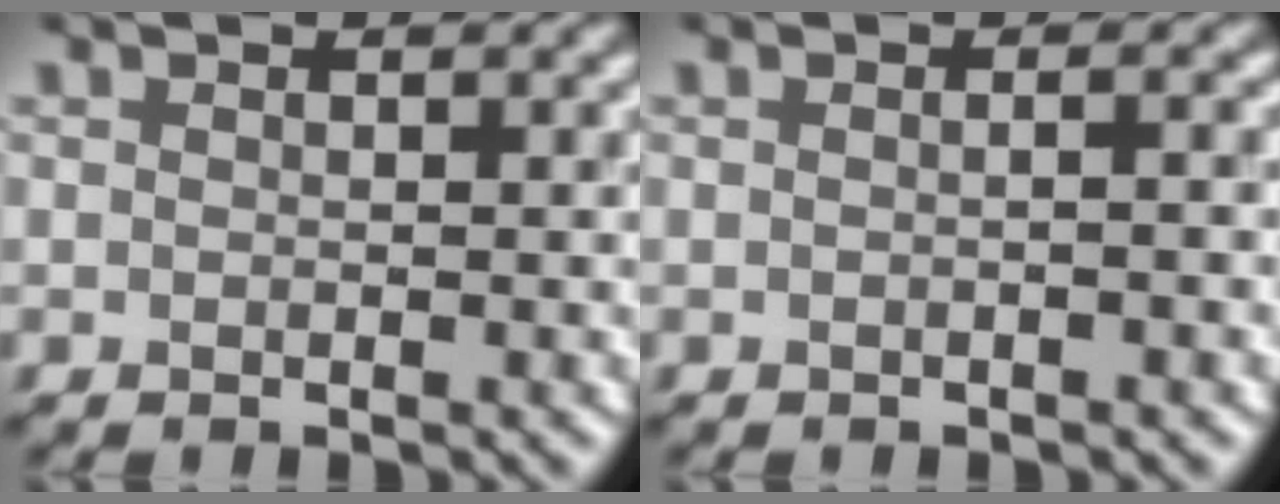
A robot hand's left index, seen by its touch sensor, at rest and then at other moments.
{"total": 2.8, "force": [0.3, 1.7, 2.3], "torque": [0.009, 0.011, -0.029]}